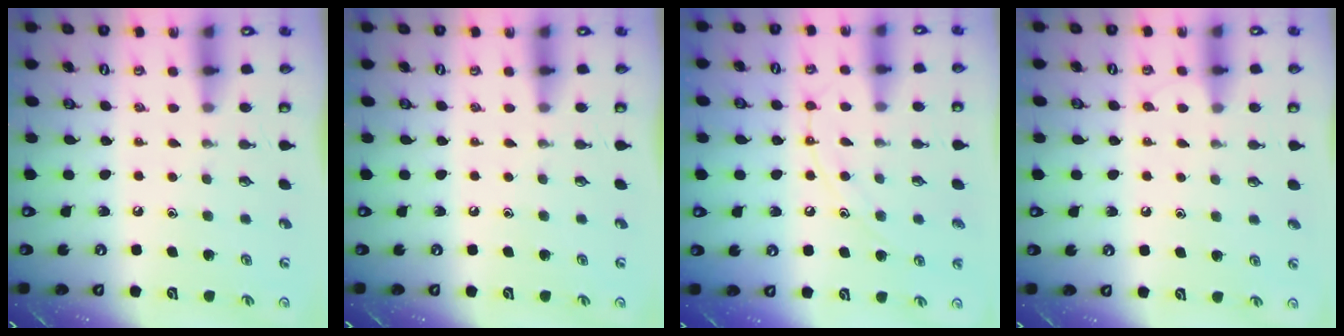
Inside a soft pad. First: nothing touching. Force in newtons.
{"total": 0.0}
{"total": 10.2, "press": 10.2, "slide": 1.0}
{"total": 5.0, "press": 5.0, "slide": 0.6}